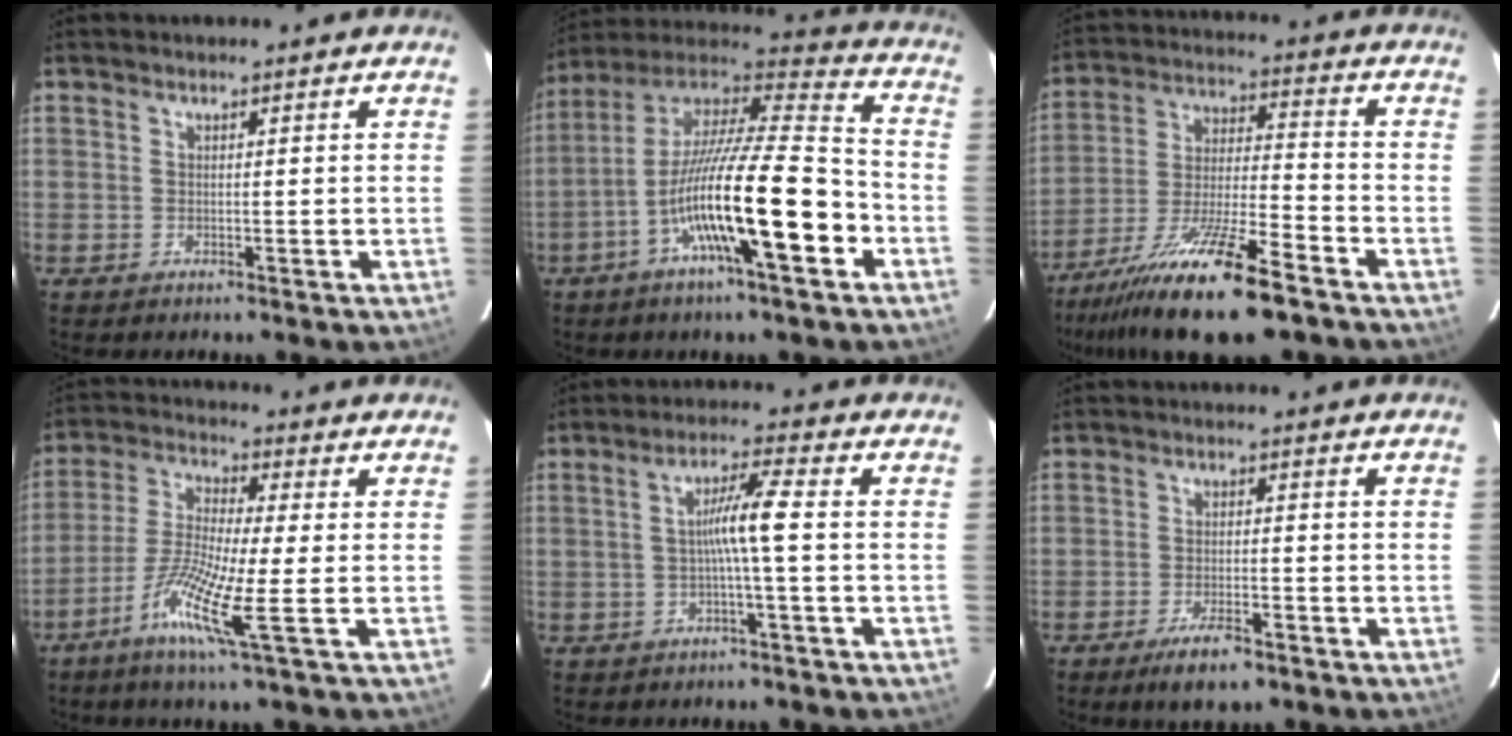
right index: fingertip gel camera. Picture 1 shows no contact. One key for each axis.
{"total": 20.1, "fx": -6.9, "fy": 2.0, "fz": 18.8, "tx": -0.341, "ty": -0.004, "tz": -0.122}
{"total": 16.8, "fx": -11.5, "fy": 1.6, "fz": 12.1, "tx": -0.224, "ty": -0.034, "tz": -0.207}
{"total": 10.9, "fx": -4.2, "fy": -0.5, "fz": 10.1, "tx": -0.201, "ty": -0.021, "tz": -0.089}
{"total": 5.5, "fx": -0.3, "fy": -0.8, "fz": 5.4, "tx": -0.096, "ty": 0.011, "tz": -0.005}
{"total": 5.0, "fx": -3.4, "fy": 1.5, "fz": 3.4, "tx": -0.064, "ty": -0.004, "tz": -0.053}